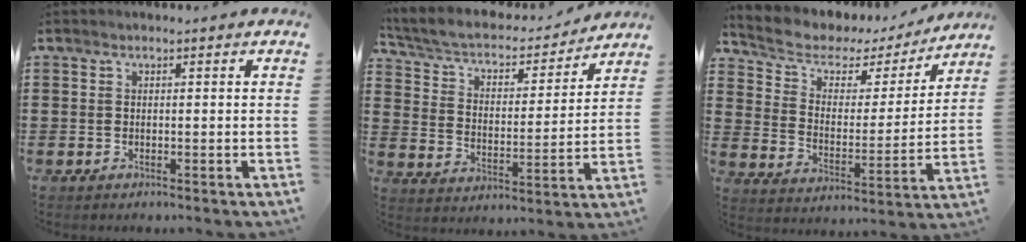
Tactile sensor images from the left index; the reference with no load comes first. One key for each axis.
{"total": 4.5, "fx": 3.7, "fy": 1.6, "fz": 2.0, "tx": -0.059, "ty": -0.029, "tz": 0.055}
{"total": 5.0, "fx": 3.6, "fy": 3.0, "fz": 1.7, "tx": -0.062, "ty": -0.019, "tz": 0.055}